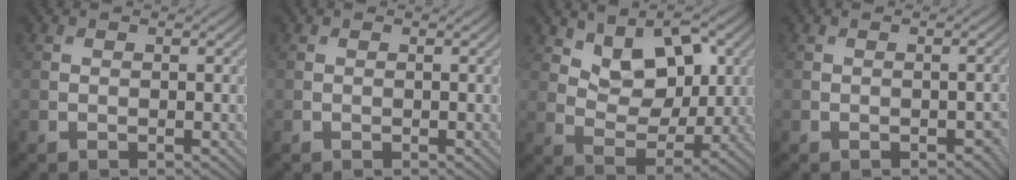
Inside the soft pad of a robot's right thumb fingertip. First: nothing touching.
{"total": 0.0}
{"total": 9.0, "force": [4.1, 5.3, 6.1], "torque": [-0.114, -0.010, 0.070]}
{"total": 1.1, "force": [-0.6, 0.6, 0.8], "torque": [-0.012, -0.004, -0.007]}